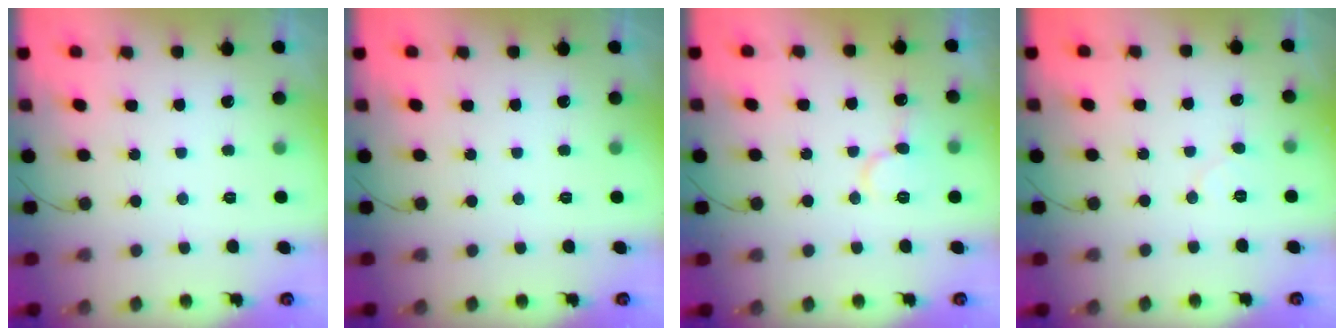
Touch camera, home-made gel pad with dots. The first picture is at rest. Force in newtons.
{"total": 0.0}
{"total": 9.6, "press": 9.5, "slide": 1.3}
{"total": 5.1, "press": 5.1, "slide": 0.5}